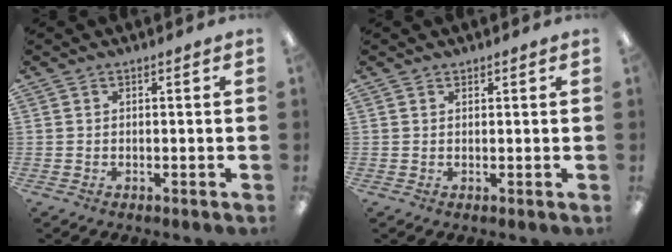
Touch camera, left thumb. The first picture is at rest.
{"total": 0.7, "force": [0.6, 0.3, 0.0], "torque": [-0.001, 0.000, 0.012]}